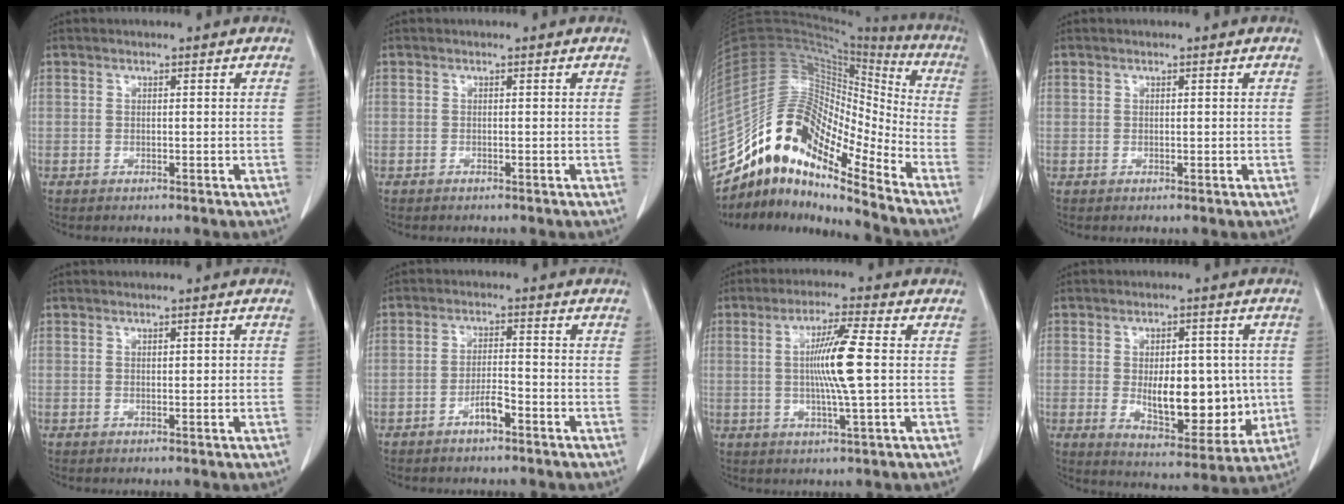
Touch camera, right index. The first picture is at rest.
{"total": 0.0}
{"total": 16.5, "force": [-13.0, 3.7, 9.4], "torque": [-0.159, 0.069, -0.236]}
{"total": 0.0}
{"total": 1.2, "force": [0.1, 0.3, 1.2], "torque": [-0.019, 0.001, 0.002]}
{"total": 3.3, "force": [-2.0, 0.6, 2.5], "torque": [-0.046, 0.006, -0.035]}
{"total": 8.8, "force": [0.4, -0.5, 8.8], "torque": [-0.161, -0.004, 0.004]}
{"total": 13.3, "force": [-0.7, 6.3, 11.6], "torque": [-0.164, -0.002, 0.008]}